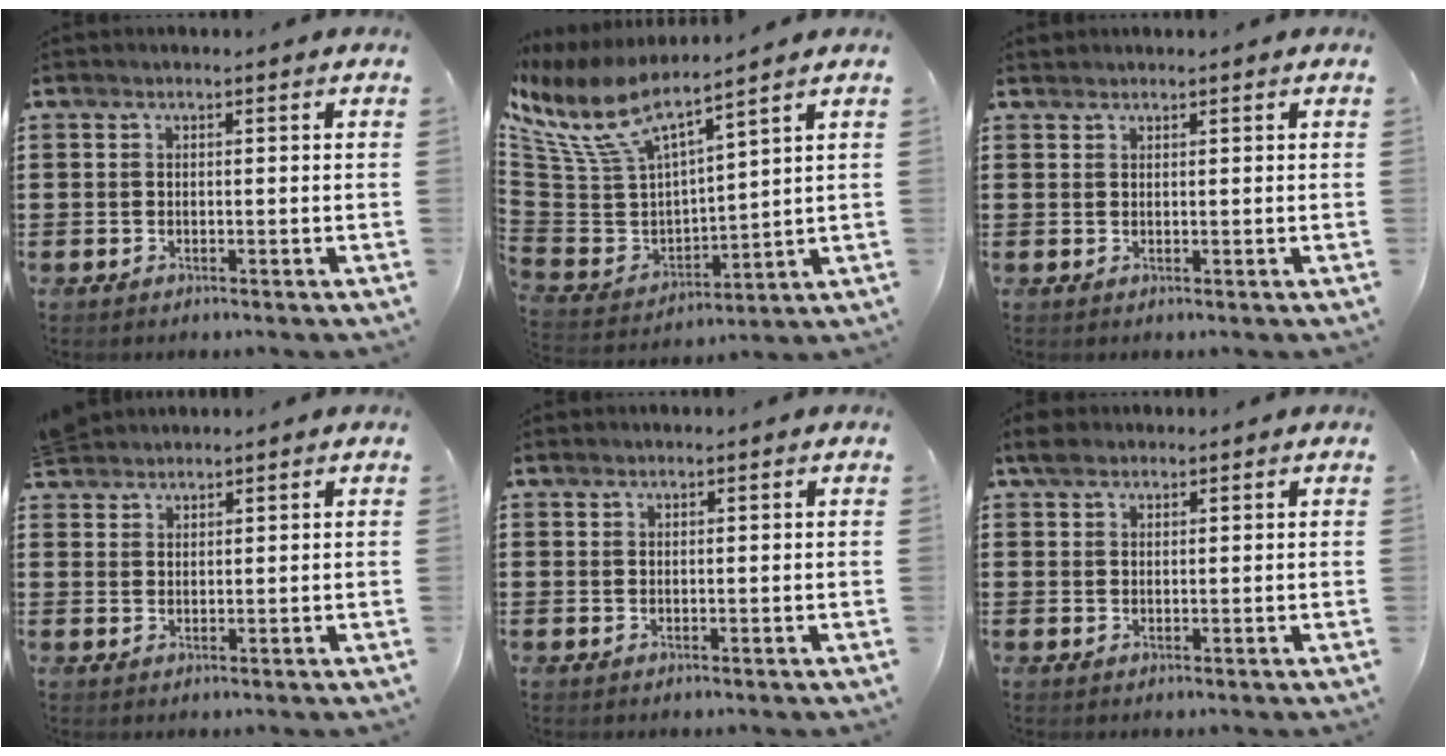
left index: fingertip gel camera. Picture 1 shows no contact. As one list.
[{"total": 9.4, "force": [6.9, 2.6, 5.9], "torque": [-0.155, -0.050, 0.118]}, {"total": 0.8, "force": [0.8, 0.1, -0.1], "torque": [-0.001, 0.000, 0.017]}, {"total": 2.6, "force": [2.6, 0.4, 0.0], "torque": [-0.007, -0.002, 0.052]}, {"total": 0.6, "force": [0.6, 0.1, 0.1], "torque": [-0.004, 0.000, 0.012]}, {"total": 2.4, "force": [1.8, 1.2, 1.1], "torque": [-0.027, 0.007, 0.035]}]